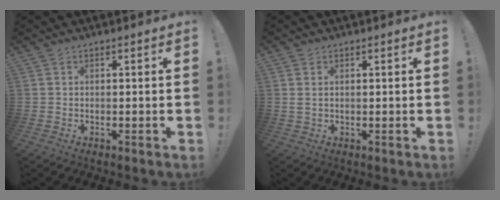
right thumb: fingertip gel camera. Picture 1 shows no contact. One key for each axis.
{"total": 1.5, "fx": 0.8, "fy": 0.8, "fz": 1.0, "tx": -0.014, "ty": 0.001, "tz": 0.013}